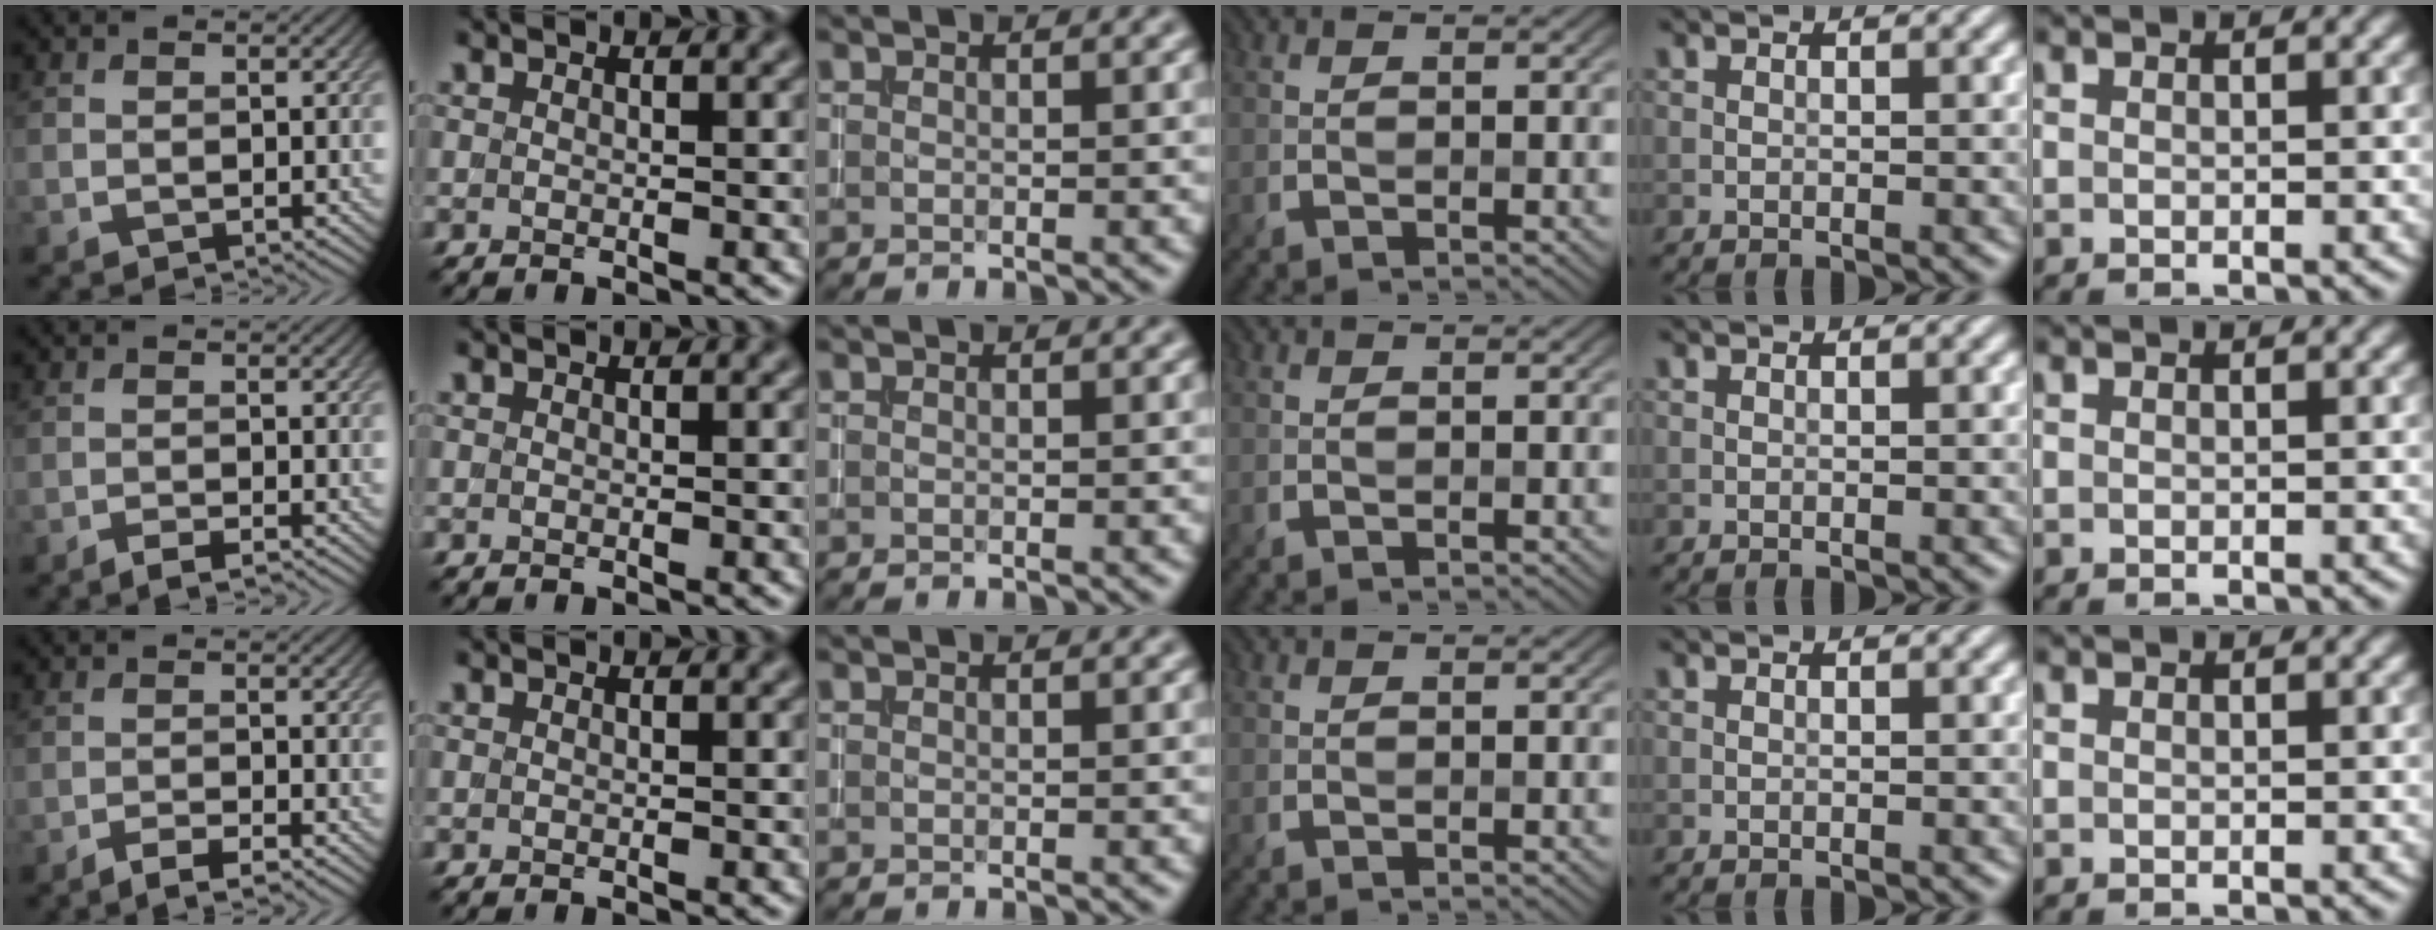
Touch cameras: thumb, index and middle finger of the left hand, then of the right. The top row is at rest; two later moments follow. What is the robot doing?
{"motion": "pour", "object": "almond"}